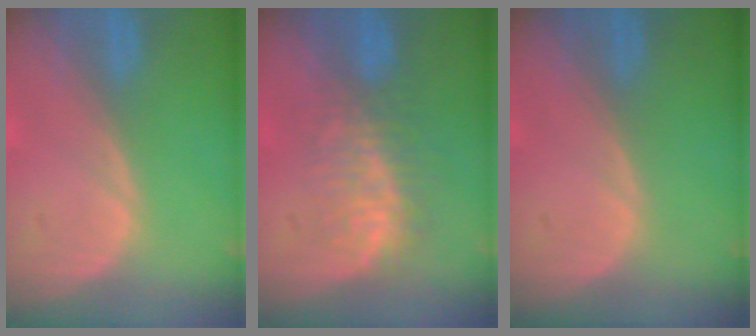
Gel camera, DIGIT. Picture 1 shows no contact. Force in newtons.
{"total": 7.6, "press": 7.1, "slide": 2.8}
{"total": 0.0}